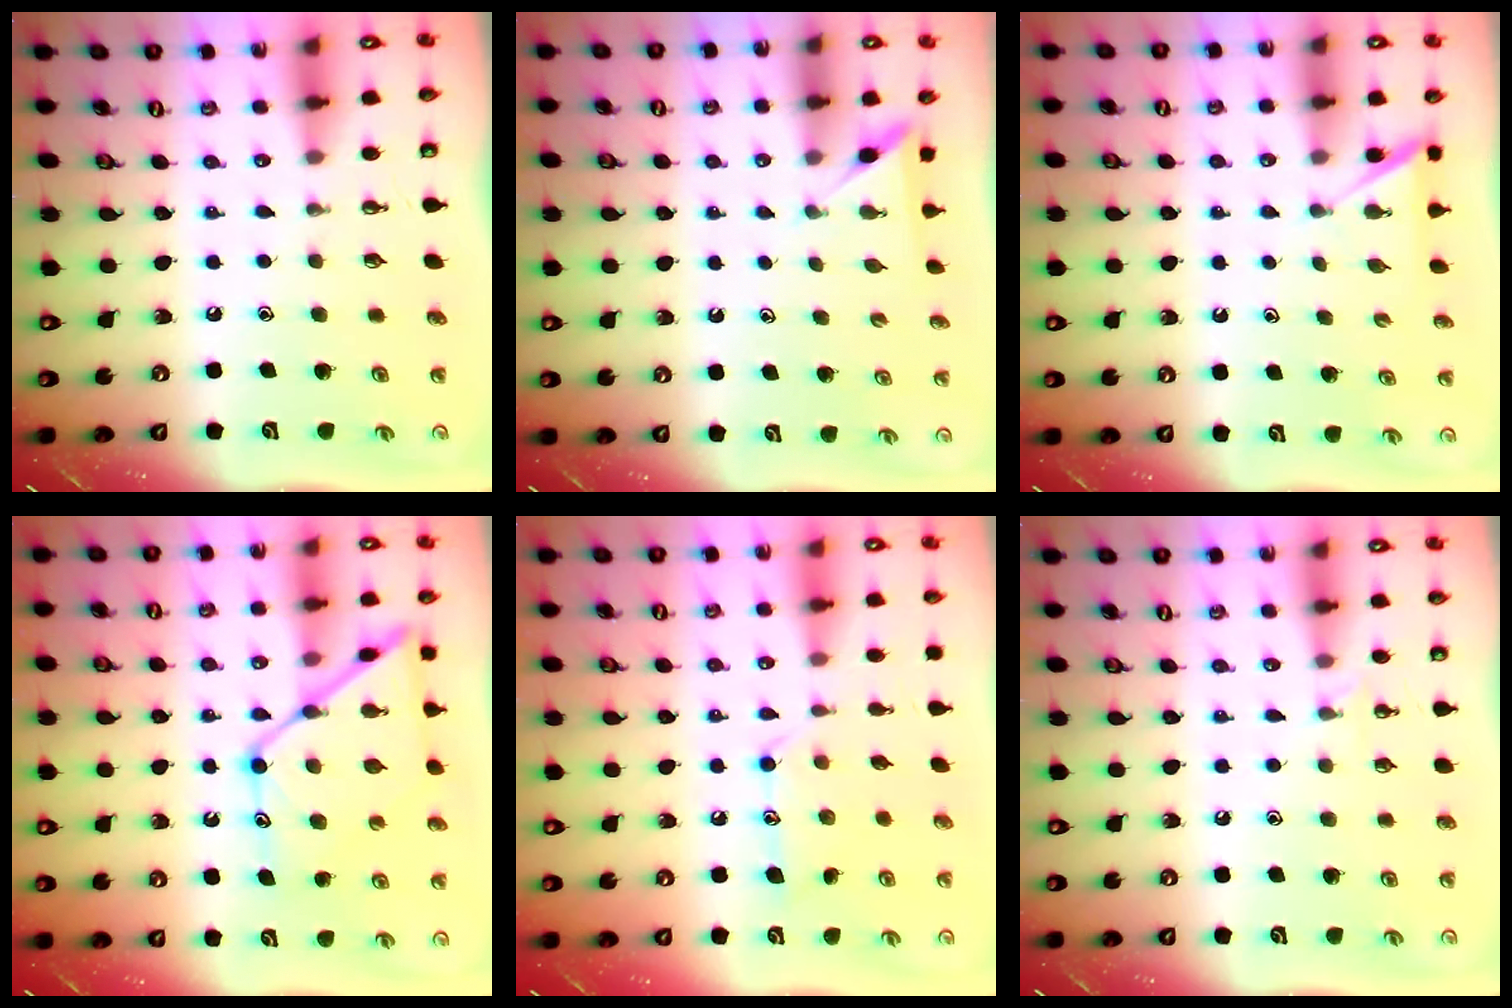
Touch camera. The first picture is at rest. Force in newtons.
{"total": 2.2, "press": 2.2, "slide": 0.2}
{"total": 2.7, "press": 2.7, "slide": 0.2}
{"total": 16.3, "press": 16.2, "slide": 1.5}
{"total": 11.1, "press": 11.1, "slide": 0.2}
{"total": 3.8, "press": 3.7, "slide": 0.5}